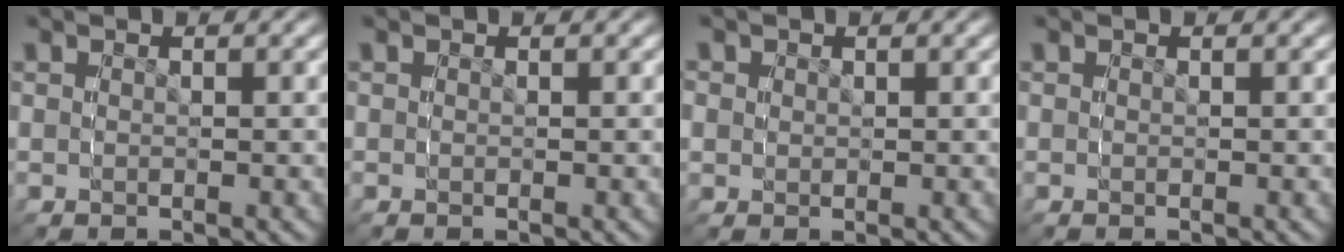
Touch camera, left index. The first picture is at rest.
{"total": 0.0}
{"total": 1.8, "force": [0.5, 1.7, 0.5], "torque": [-0.010, -0.007, 0.016]}
{"total": 0.0}